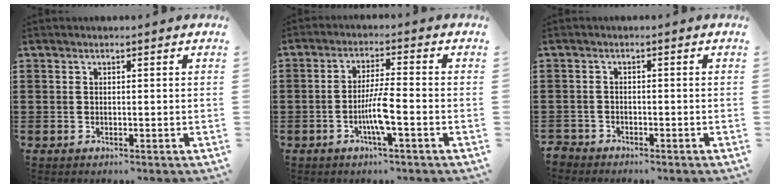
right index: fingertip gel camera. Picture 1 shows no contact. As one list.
[{"total": 5.7, "force": [-2.0, 0.3, 5.3], "torque": [-0.104, -0.009, -0.041]}, {"total": 2.0, "force": [-2.0, 0.4, -0.2], "torque": [-0.003, 0.000, -0.045]}]